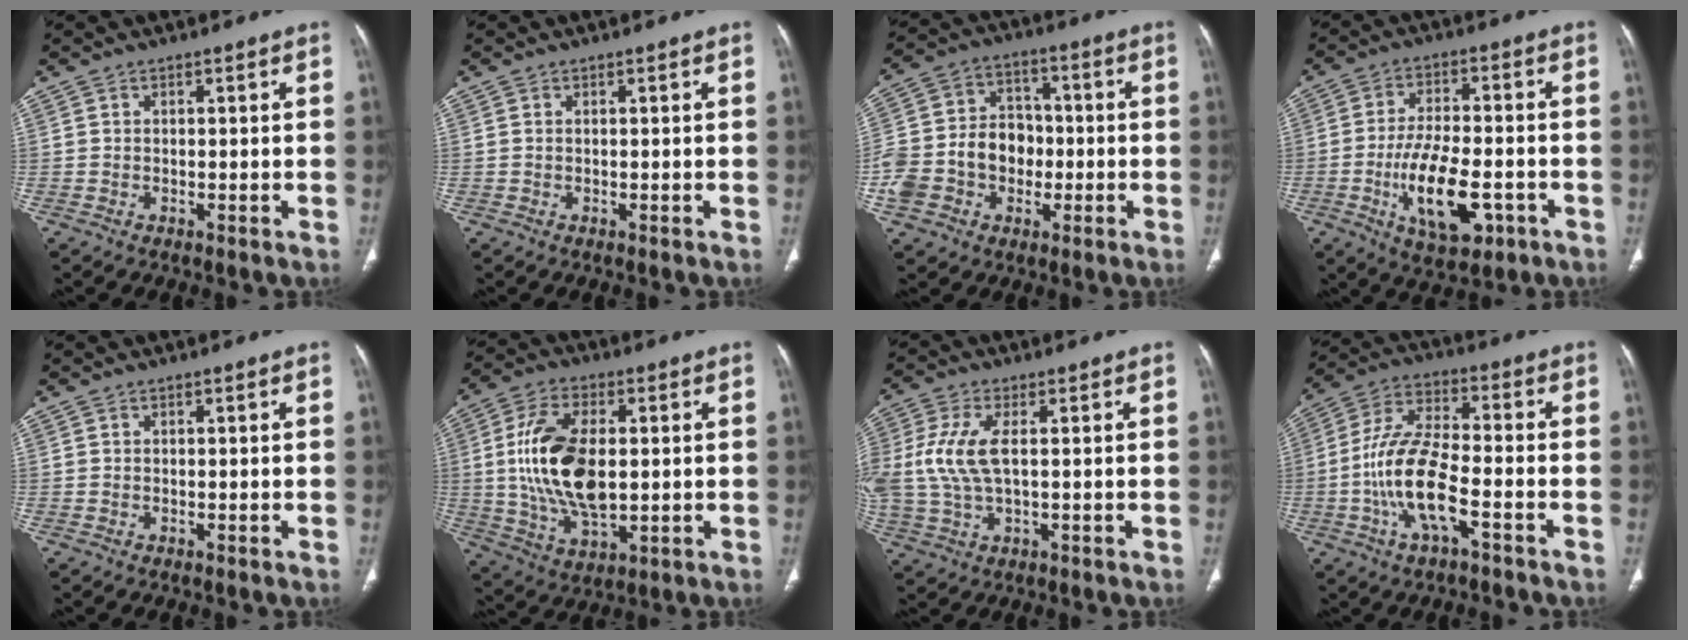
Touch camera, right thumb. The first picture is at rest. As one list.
[{"total": 0.0}, {"total": 15.5, "force": [-3.2, 12.4, 8.7], "torque": [-0.140, 0.043, -0.055]}, {"total": 13.4, "force": [-4.5, 6.2, 11.0], "torque": [-0.178, 0.013, -0.069]}, {"total": 0.0}, {"total": 16.4, "force": [1.0, 8.8, 13.9], "torque": [-0.264, -0.006, 0.024]}, {"total": 9.6, "force": [0.9, 4.3, 8.6], "torque": [-0.224, 0.006, 0.021]}, {"total": 13.0, "force": [-4.3, 4.8, 11.3], "torque": [-0.231, 0.036, -0.083]}]